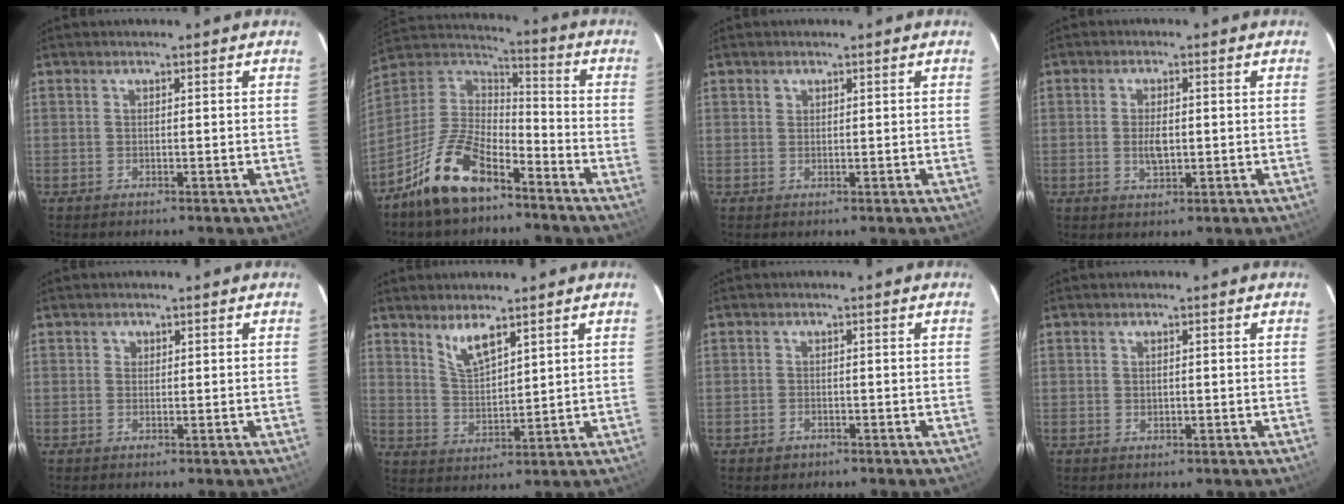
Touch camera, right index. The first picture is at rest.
{"total": 16.5, "force": [-10.9, 7.2, 10.1], "torque": [-0.220, 0.010, -0.204]}
{"total": 0.9, "force": [0.5, 0.8, 0.2], "torque": [-0.001, 0.004, 0.007]}
{"total": 3.9, "force": [-0.3, 2.0, 3.3], "torque": [-0.061, -0.001, -0.003]}
{"total": 1.0, "force": [0.2, 0.9, 0.1], "torque": [0.004, 0.005, 0.001]}
{"total": 6.1, "force": [4.3, 1.9, 3.9], "torque": [-0.072, -0.002, 0.087]}
{"total": 2.2, "force": [-1.3, 1.7, 0.6], "torque": [-0.014, 0.001, -0.017]}
{"total": 1.0, "force": [0.0, 0.8, 0.6], "torque": [-0.009, 0.003, 0.001]}